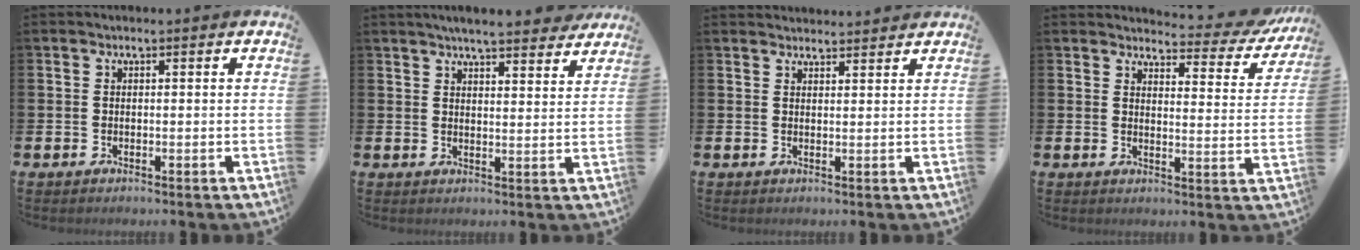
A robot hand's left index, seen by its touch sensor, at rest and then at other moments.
{"total": 5.5, "force": [5.3, 0.3, 1.5], "torque": [-0.030, -0.028, 0.093]}
{"total": 2.2, "force": [2.1, 0.3, -0.2], "torque": [0.005, -0.013, 0.038]}
{"total": 3.3, "force": [3.1, 1.0, 0.7], "torque": [-0.017, -0.031, 0.046]}